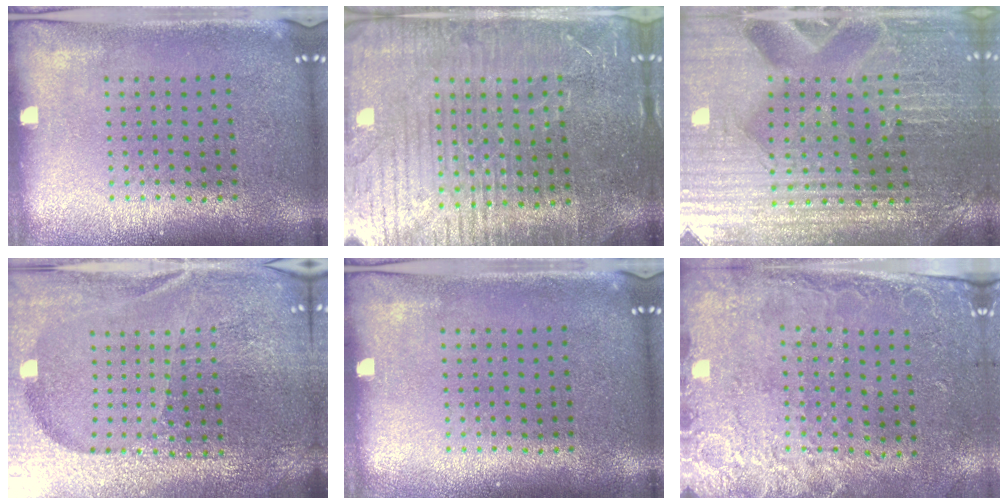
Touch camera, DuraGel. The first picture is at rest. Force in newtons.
{"total": 4.4, "press": 4.2, "slide": 1.5}
{"total": 3.4, "press": 3.3, "slide": 0.4}
{"total": 5.1, "press": 4.7, "slide": 1.8}
{"total": 0.0}
{"total": 2.6, "press": 2.1, "slide": 1.5}